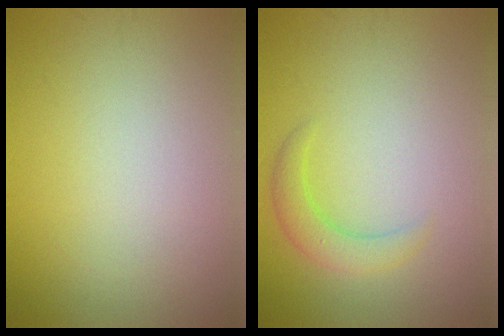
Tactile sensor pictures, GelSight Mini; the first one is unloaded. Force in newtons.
{"total": 2.5, "press": 2.5, "slide": 0.2}